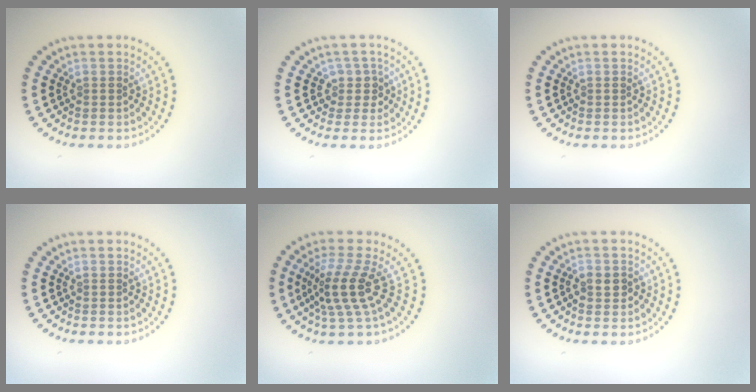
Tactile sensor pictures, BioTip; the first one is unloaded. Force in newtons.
{"total": 1.9, "press": 1.4, "slide": 1.2}
{"total": 0.0}
{"total": 0.0}
{"total": 3.9, "press": 2.8, "slide": 2.8}
{"total": 1.8, "press": 1.8, "slide": 0.4}